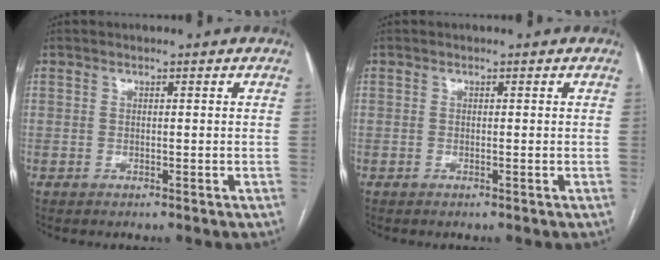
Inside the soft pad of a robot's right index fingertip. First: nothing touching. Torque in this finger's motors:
{"motor_torque": [-0.23, 0.09, 0.03, 0.01]}